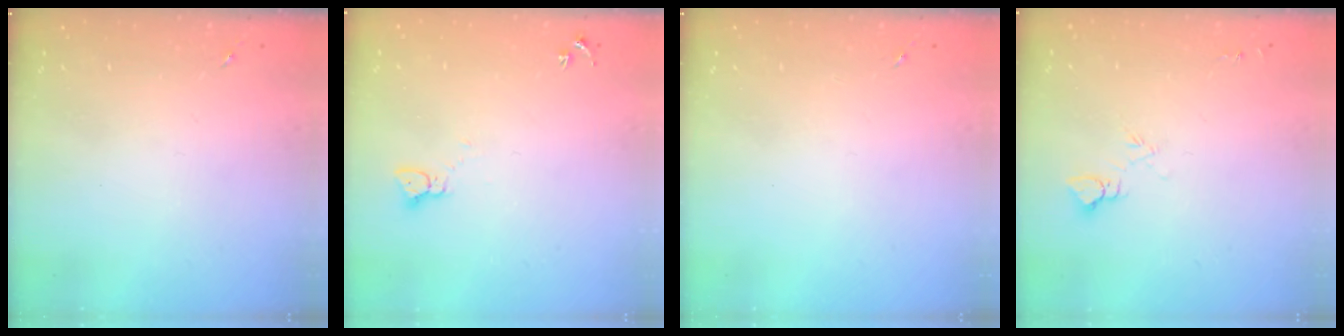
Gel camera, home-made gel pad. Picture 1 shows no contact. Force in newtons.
{"total": 2.3, "press": 2.3, "slide": 0.3}
{"total": 0.0}
{"total": 3.7, "press": 3.7, "slide": 0.4}